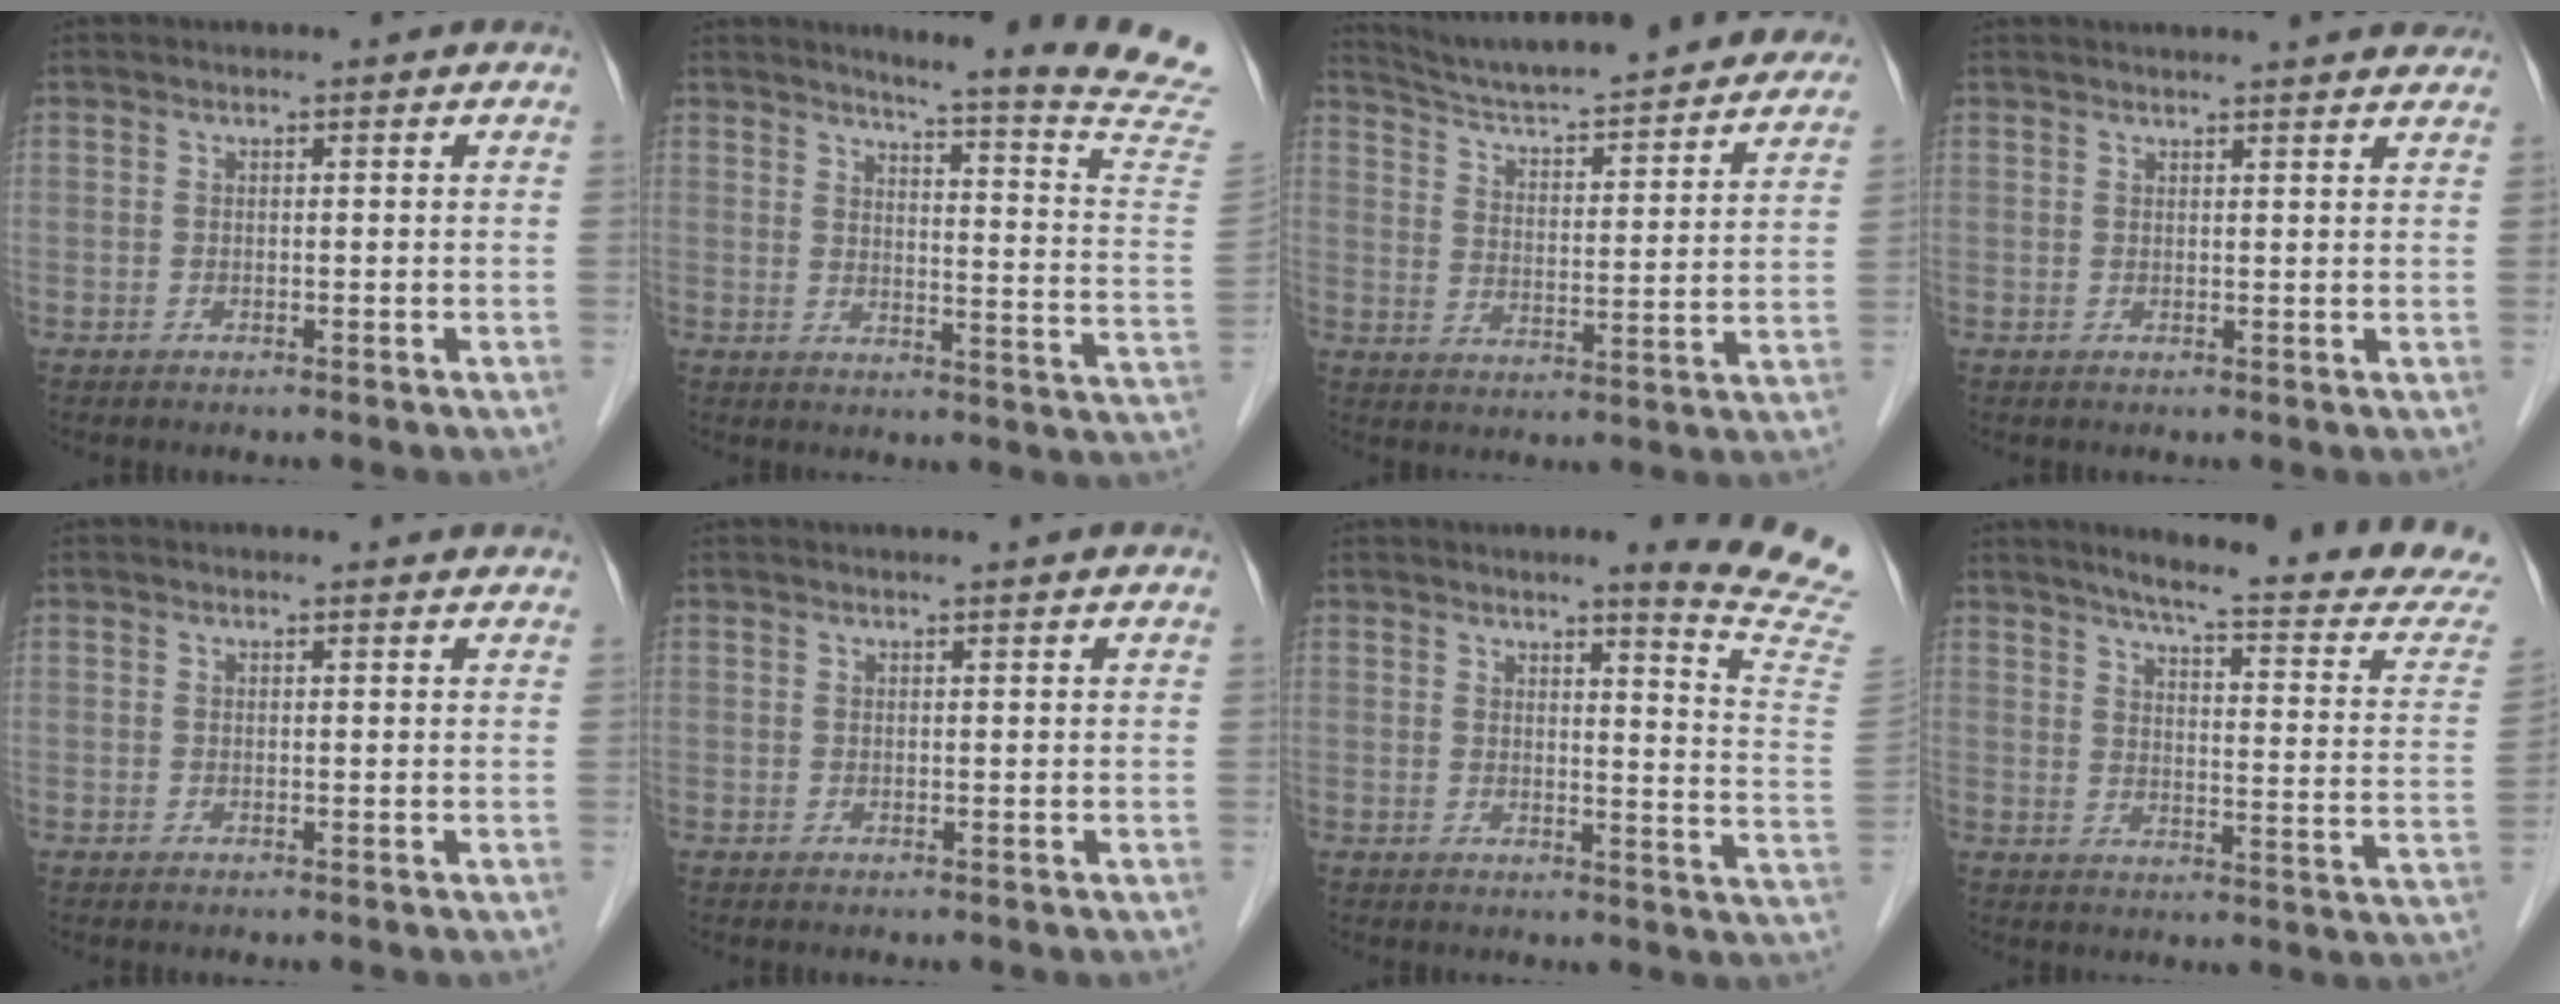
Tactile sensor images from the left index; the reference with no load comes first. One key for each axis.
{"total": 19.1, "fx": 17.4, "fy": -2.0, "fz": 7.7, "tx": -0.109, "ty": -0.121, "tz": 0.191}
{"total": 27.1, "fx": 24.9, "fy": 3.5, "fz": 10.2, "tx": -0.160, "ty": -0.031, "tz": 0.326}
{"total": 11.2, "fx": 10.5, "fy": 1.1, "fz": 3.7, "tx": -0.041, "ty": 0.020, "tz": 0.113}
{"total": 2.7, "fx": 2.6, "fy": 0.3, "fz": 0.4, "tx": -0.012, "ty": 0.005, "tz": 0.022}
{"total": 3.6, "fx": 3.4, "fy": -0.2, "fz": 1.3, "tx": -0.017, "ty": 0.023, "tz": 0.039}
{"total": 12.1, "fx": 10.9, "fy": -2.2, "fz": 4.9, "tx": -0.059, "ty": -0.097, "tz": 0.107}
{"total": 20.7, "fx": 19.0, "fy": -0.4, "fz": 8.2, "tx": -0.113, "ty": -0.086, "tz": 0.224}